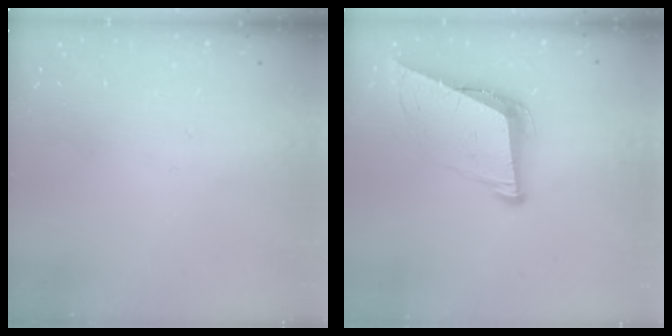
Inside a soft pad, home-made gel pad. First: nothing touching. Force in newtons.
{"total": 9.3, "press": 9.0, "slide": 2.3}